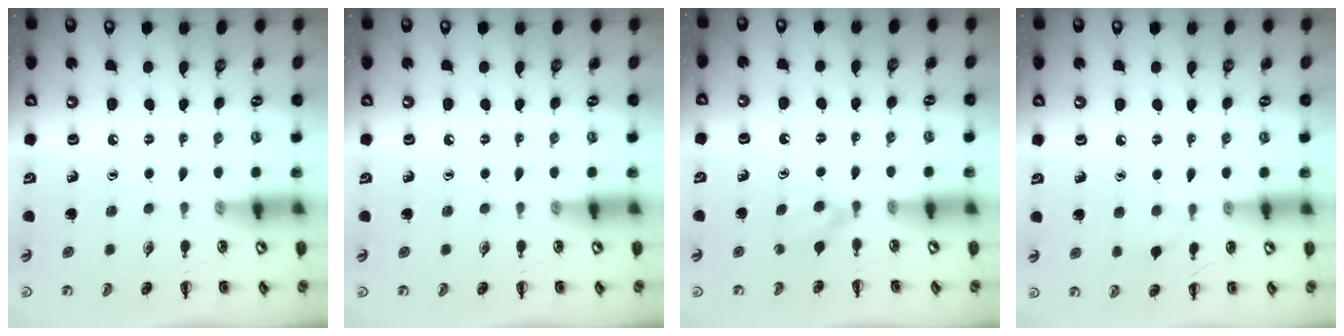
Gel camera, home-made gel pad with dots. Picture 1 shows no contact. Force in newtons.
{"total": 0.0}
{"total": 2.0, "press": 1.8, "slide": 0.9}
{"total": 5.2, "press": 4.9, "slide": 1.6}